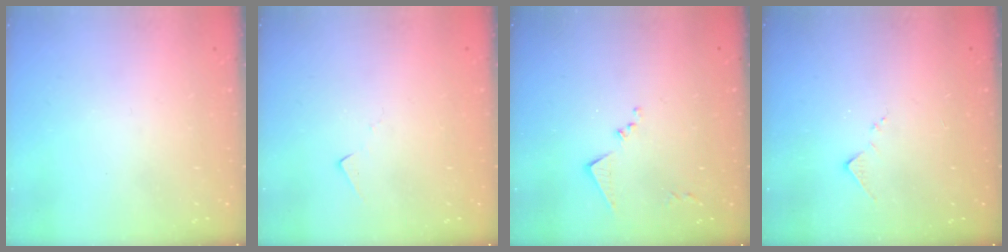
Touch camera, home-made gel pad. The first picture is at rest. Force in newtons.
{"total": 5.4, "press": 5.4, "slide": 0.6}
{"total": 8.5, "press": 8.5, "slide": 0.4}
{"total": 6.7, "press": 6.7, "slide": 0.8}